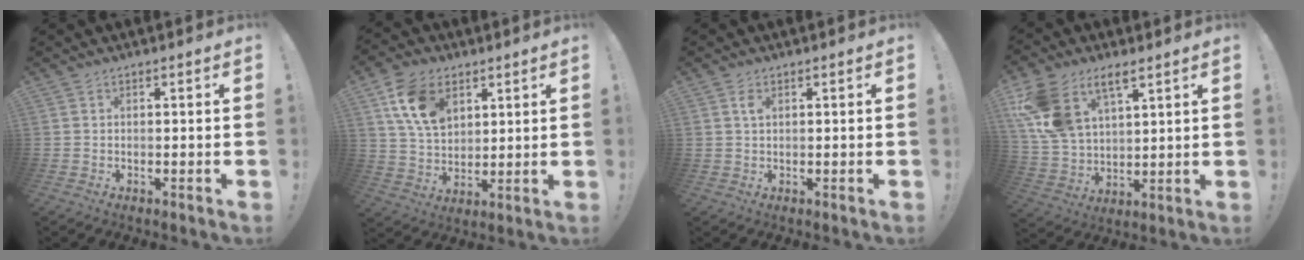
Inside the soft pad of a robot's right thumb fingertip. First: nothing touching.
{"total": 14.0, "force": [6.5, 9.4, 8.1], "torque": [-0.139, -0.016, 0.126]}
{"total": 2.1, "force": [0.8, 1.0, 1.6], "torque": [-0.027, 0.000, 0.013]}
{"total": 13.3, "force": [7.8, 7.9, 7.4], "torque": [-0.168, -0.033, 0.153]}